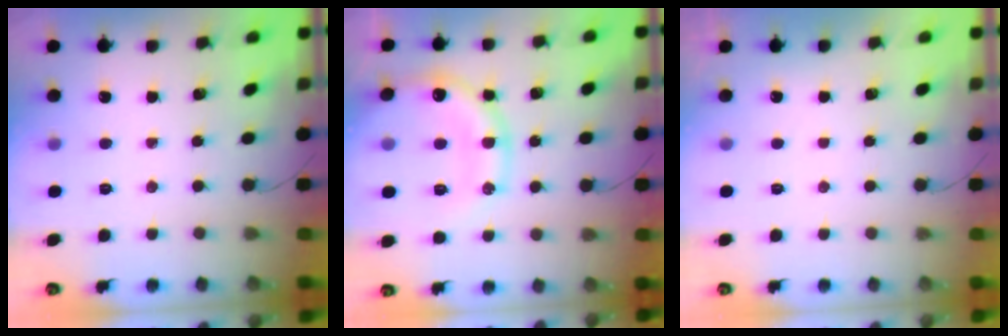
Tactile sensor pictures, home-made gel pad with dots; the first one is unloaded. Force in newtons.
{"total": 18.8, "press": 18.6, "slide": 2.7}
{"total": 2.8, "press": 2.8, "slide": 0.1}